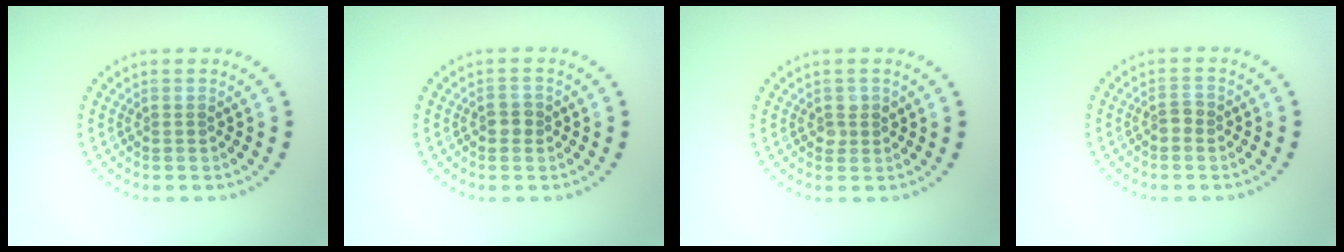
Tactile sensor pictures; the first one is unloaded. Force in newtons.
{"total": 1.4, "press": 1.3, "slide": 0.3}
{"total": 1.1, "press": 1.1, "slide": 0.4}
{"total": 1.0, "press": 1.0, "slide": 0.2}